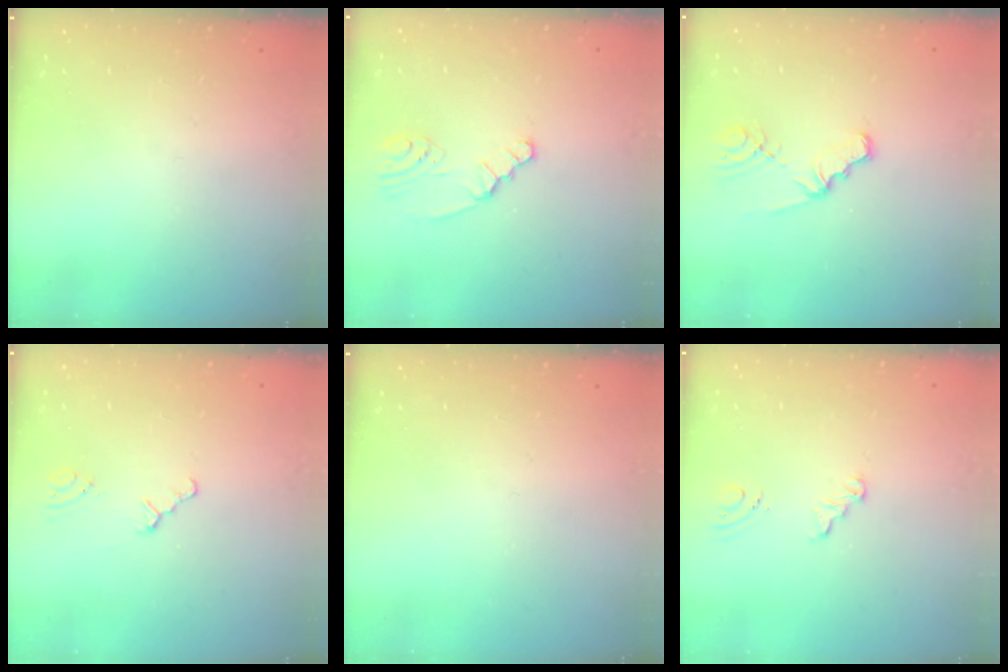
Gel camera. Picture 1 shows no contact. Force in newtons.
{"total": 0.9, "press": 0.9, "slide": 0.2}
{"total": 2.6, "press": 2.6, "slide": 0.3}
{"total": 0.6, "press": 0.6, "slide": 0.2}
{"total": 0.0}
{"total": 4.9, "press": 1.0, "slide": 4.8}